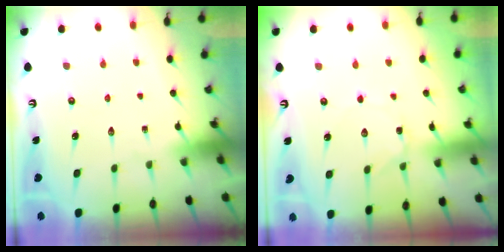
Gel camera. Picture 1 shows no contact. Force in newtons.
{"total": 1.4, "press": 1.3, "slide": 0.1}